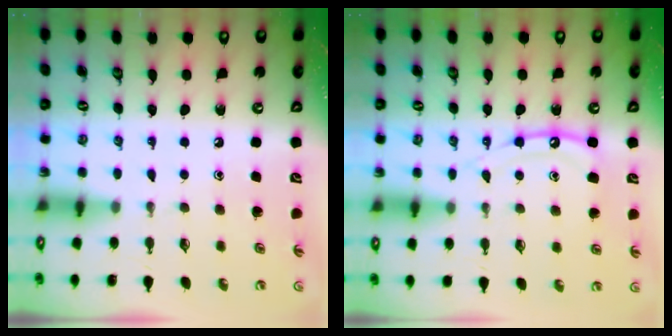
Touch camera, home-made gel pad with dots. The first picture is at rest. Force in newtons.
{"total": 11.0, "press": 11.0, "slide": 0.9}